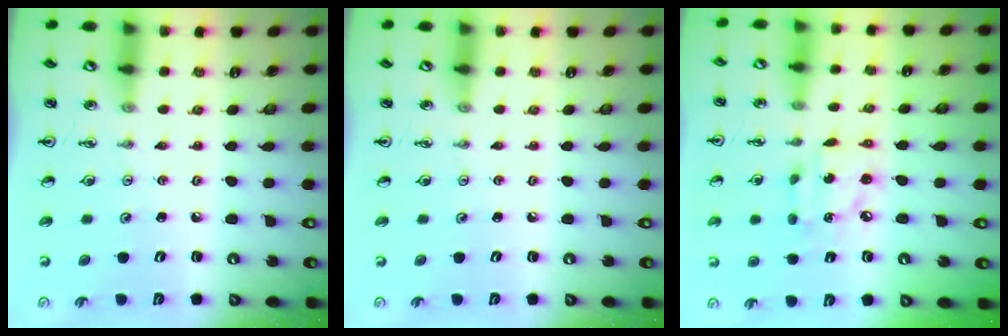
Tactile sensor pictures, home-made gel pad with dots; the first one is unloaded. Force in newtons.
{"total": 0.0}
{"total": 7.1, "press": 7.1, "slide": 0.4}